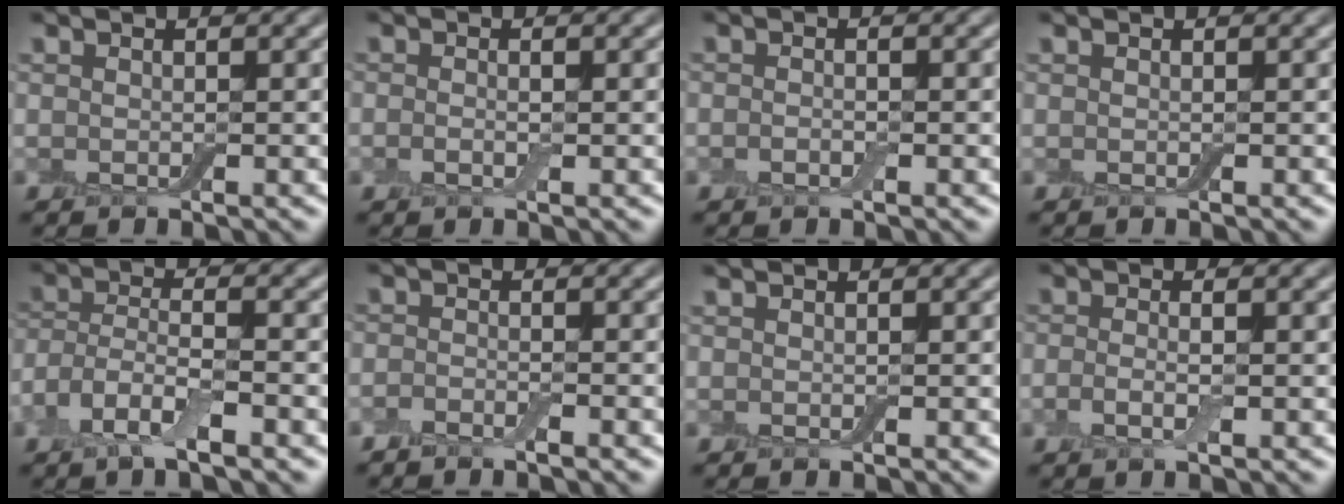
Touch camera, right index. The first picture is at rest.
{"total": 0.7, "force": [-0.2, 0.1, 0.7], "torque": [-0.014, 0.000, -0.007]}
{"total": 0.6, "force": [-0.4, 0.2, 0.4], "torque": [-0.008, 0.002, -0.008]}
{"total": 0.0}
{"total": 4.4, "force": [-2.3, 1.4, 3.4], "torque": [-0.073, -0.002, -0.051]}
{"total": 1.3, "force": [-1.1, 0.2, 0.7], "torque": [-0.015, -0.003, -0.027]}
{"total": 0.0}
{"total": 1.5, "force": [-0.4, 0.4, 1.4], "torque": [-0.033, -0.004, -0.013]}